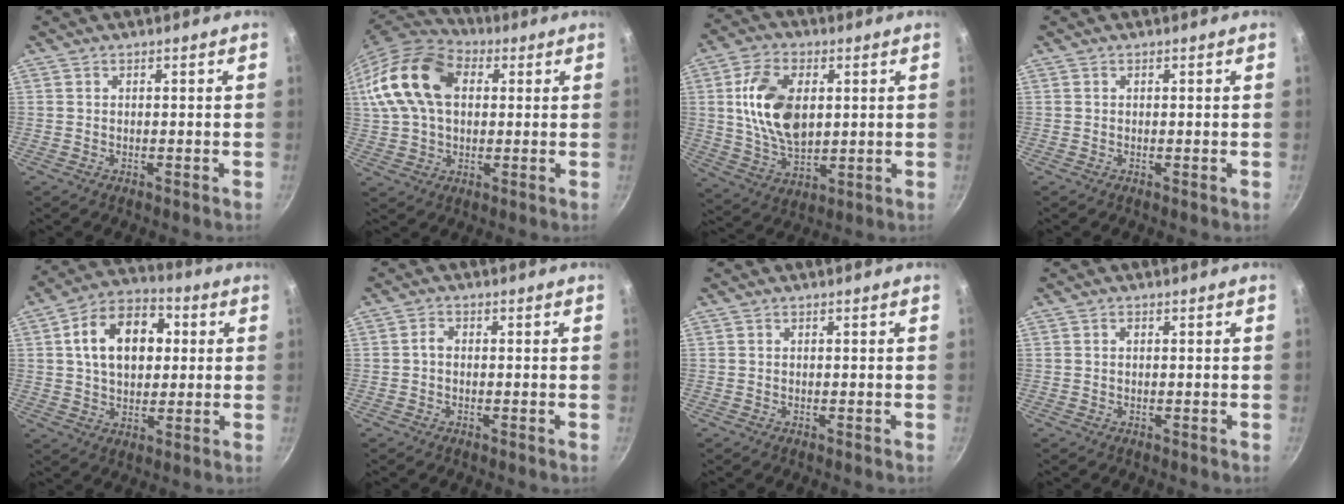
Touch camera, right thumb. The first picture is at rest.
{"total": 18.1, "force": [4.1, 12.1, 12.9], "torque": [-0.232, 0.019, 0.062]}
{"total": 14.9, "force": [2.6, 9.1, 11.5], "torque": [-0.190, -0.008, 0.051]}
{"total": 0.0}
{"total": 15.4, "force": [3.1, 10.5, 10.9], "torque": [-0.141, 0.020, 0.037]}
{"total": 1.6, "force": [-0.3, 1.1, 1.1], "torque": [-0.020, 0.010, -0.008]}
{"total": 0.0}
{"total": 0.7, "force": [0.2, 0.5, 0.5], "torque": [-0.009, 0.003, 0.002]}